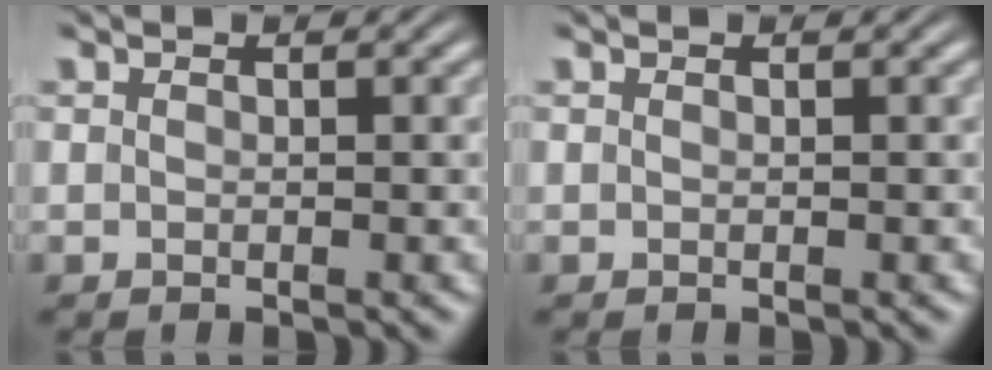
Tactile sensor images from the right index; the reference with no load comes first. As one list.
[{"total": 0.0}]